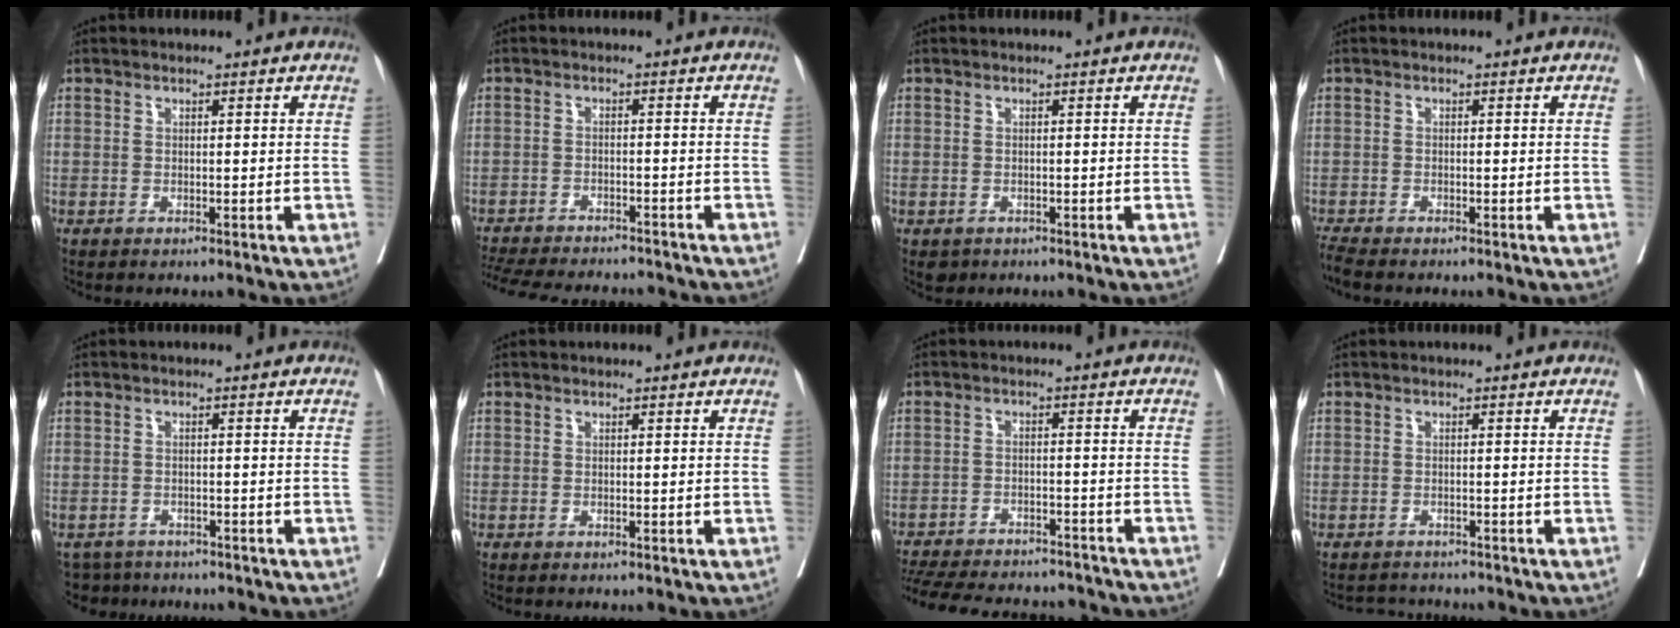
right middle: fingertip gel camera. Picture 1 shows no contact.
{"total": 16.5, "force": [-15.0, 3.5, 6.1], "torque": [-0.150, -0.020, -0.208]}
{"total": 1.4, "force": [-0.8, 1.1, 0.4], "torque": [-0.007, 0.000, -0.006]}
{"total": 2.4, "force": [-2.3, 0.0, 0.8], "torque": [-0.018, -0.010, -0.043]}
{"total": 4.3, "force": [-3.9, 1.9, -0.5], "torque": [0.014, -0.002, -0.060]}
{"total": 0.0}
{"total": 19.9, "force": [-17.9, 5.1, 6.9], "torque": [-0.178, -0.018, -0.248]}
{"total": 2.5, "force": [-2.3, 0.6, -0.7], "torque": [0.013, -0.009, -0.038]}